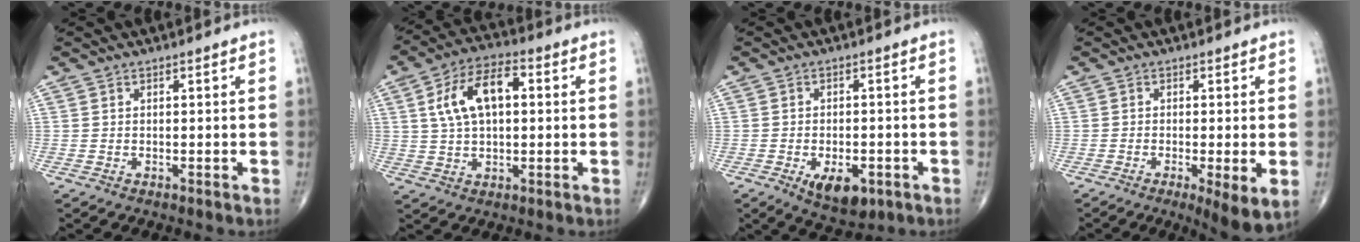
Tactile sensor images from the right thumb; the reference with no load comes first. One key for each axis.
{"total": 11.8, "fx": 2.5, "fy": 6.2, "fz": 9.8, "tx": -0.177, "ty": 0.021, "tz": 0.040}
{"total": 7.9, "fx": -3.2, "fy": 4.1, "fz": 5.9, "tx": -0.076, "ty": 0.006, "tz": -0.037}
{"total": 6.8, "fx": -2.0, "fy": 1.3, "fz": 6.4, "tx": -0.103, "ty": -0.020, "tz": -0.033}